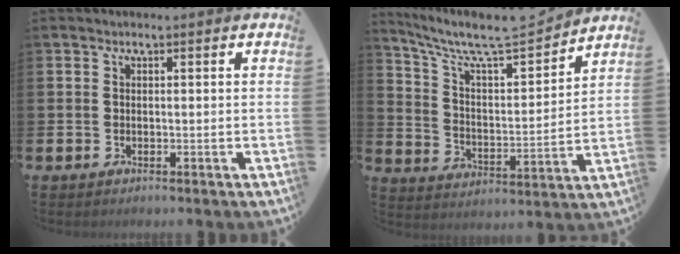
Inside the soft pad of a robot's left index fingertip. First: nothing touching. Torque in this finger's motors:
{"motor_torque": [0.36, -0.61, 0.46, 0.14]}